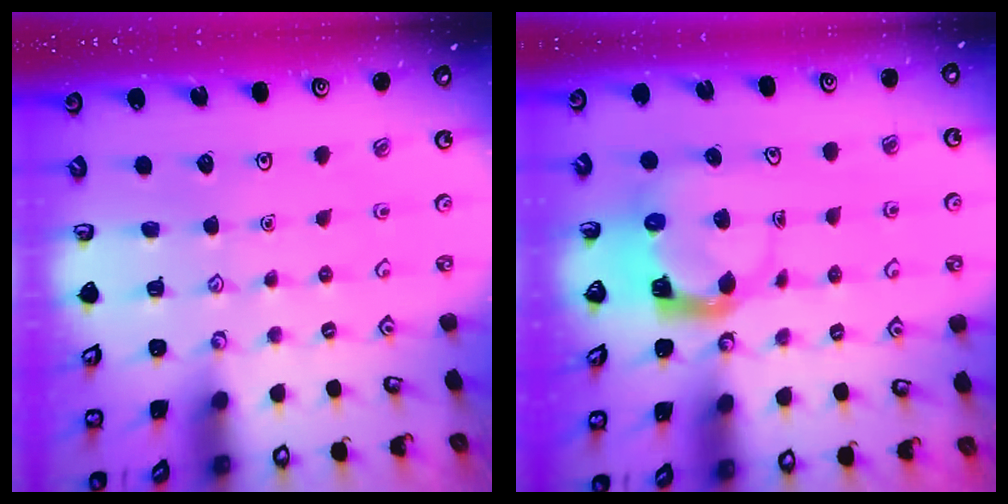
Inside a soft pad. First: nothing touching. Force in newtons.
{"total": 3.6, "press": 3.6, "slide": 0.7}